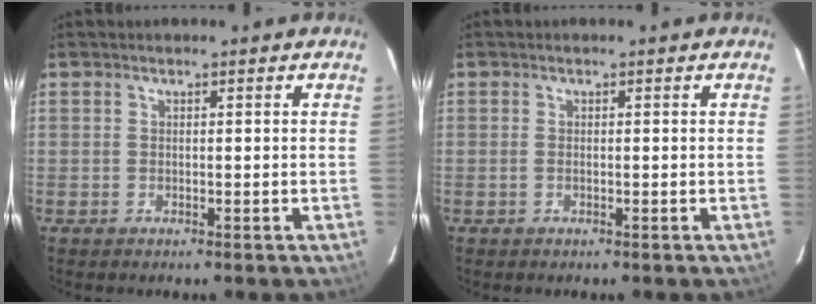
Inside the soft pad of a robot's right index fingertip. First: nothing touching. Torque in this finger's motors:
{"motor_torque": [-0.08, 0.07, -0.04, -0.01]}